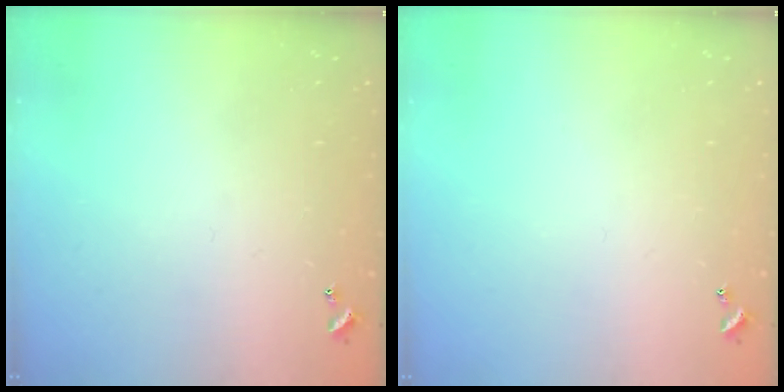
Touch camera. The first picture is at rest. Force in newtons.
{"total": 0.0}